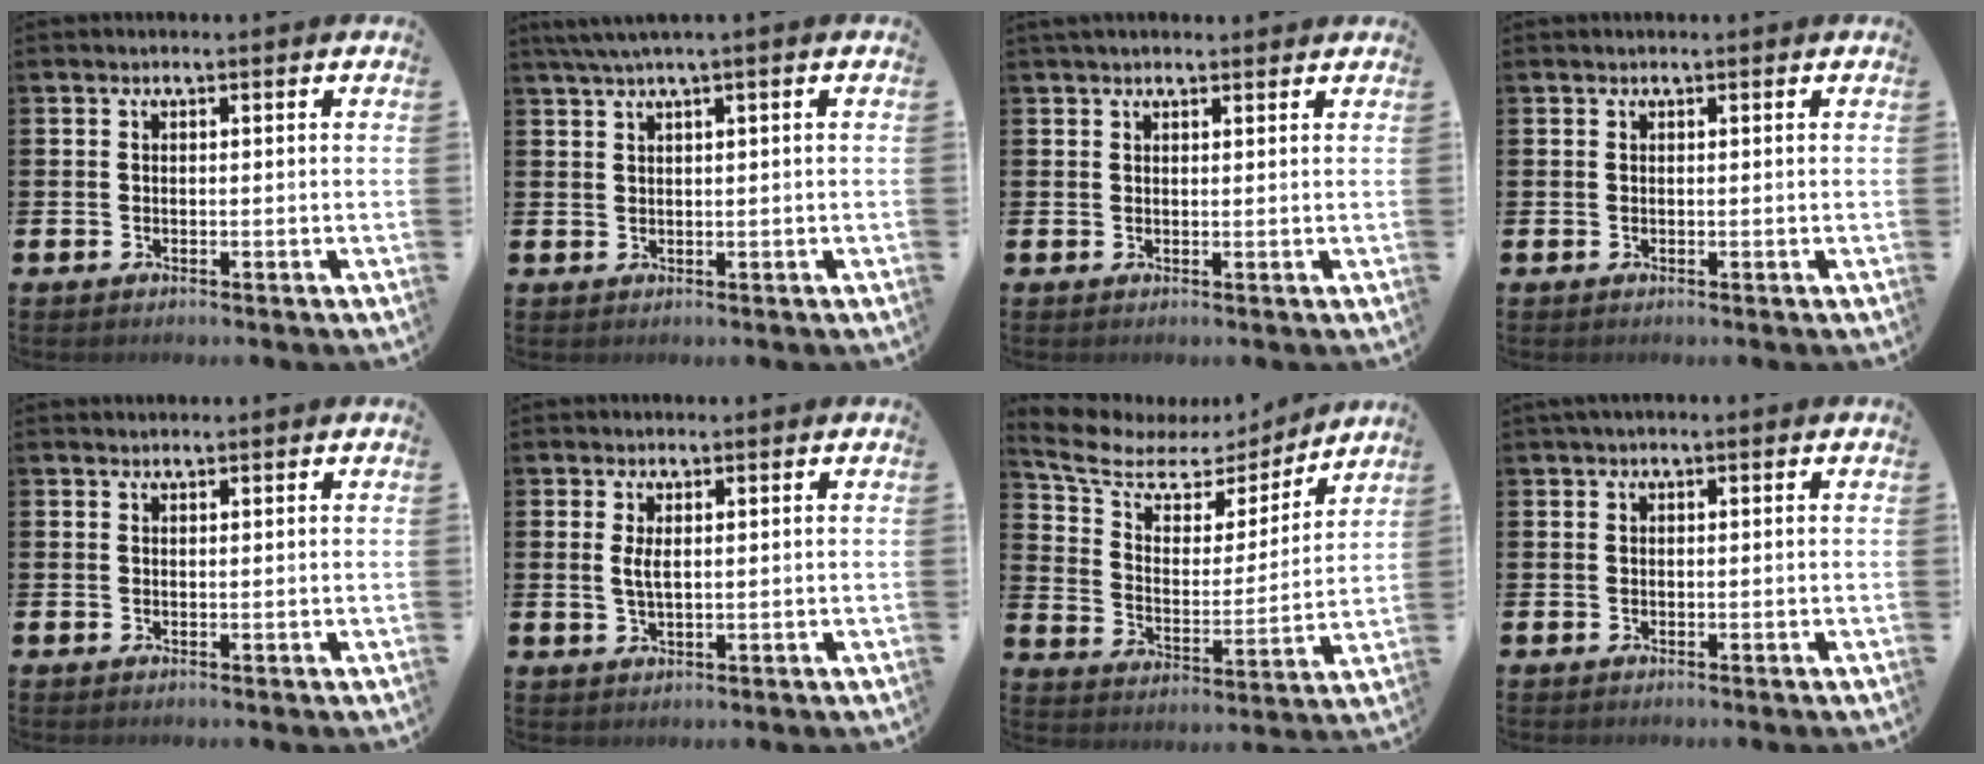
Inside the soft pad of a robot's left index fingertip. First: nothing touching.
{"total": 2.5, "force": [1.6, -0.3, 1.8], "torque": [-0.040, 0.002, 0.029]}
{"total": 1.7, "force": [1.5, 0.6, 0.4], "torque": [0.004, -0.001, 0.024]}
{"total": 0.0}
{"total": 0.8, "force": [0.8, 0.2, -0.1], "torque": [0.016, -0.005, 0.011]}
{"total": 2.2, "force": [0.9, 0.8, 1.9], "torque": [-0.032, 0.001, 0.012]}
{"total": 7.7, "force": [6.2, 3.9, 2.5], "torque": [-0.086, -0.041, 0.105]}
{"total": 0.5, "force": [0.2, 0.3, 0.4], "torque": [-0.004, 0.004, 0.002]}